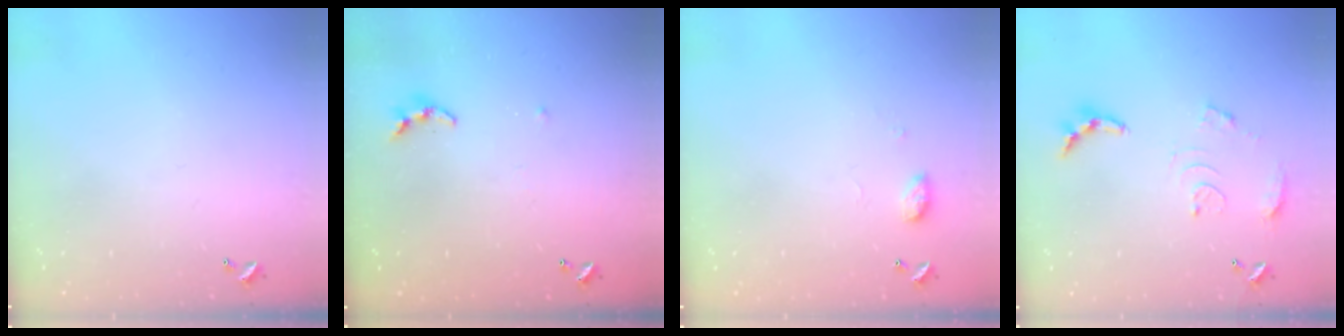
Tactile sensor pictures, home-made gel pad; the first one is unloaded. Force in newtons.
{"total": 4.3, "press": 4.3, "slide": 0.4}
{"total": 5.3, "press": 5.2, "slide": 0.8}
{"total": 10.6, "press": 10.6, "slide": 0.8}